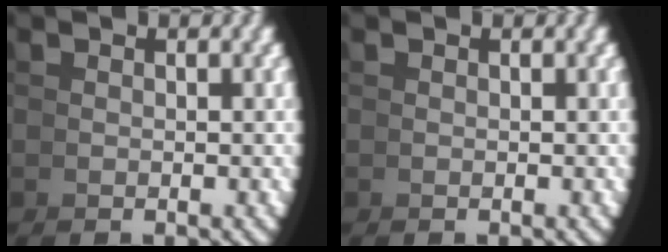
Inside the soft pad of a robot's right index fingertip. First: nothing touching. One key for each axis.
{"total": 0.0}